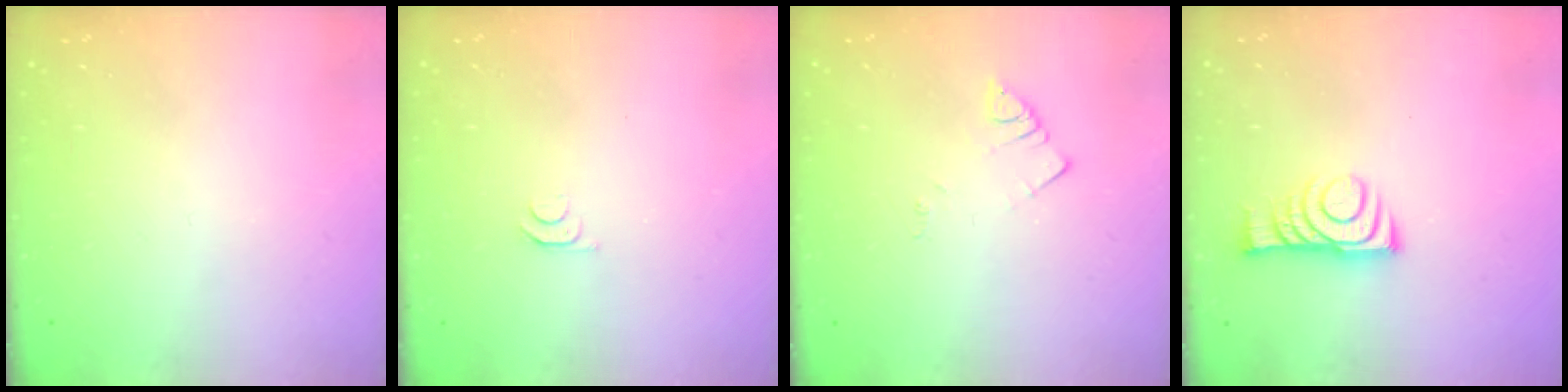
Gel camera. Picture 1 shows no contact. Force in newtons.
{"total": 3.5, "press": 3.4, "slide": 0.5}
{"total": 1.7, "press": 1.6, "slide": 0.3}
{"total": 9.8, "press": 9.8, "slide": 0.5}